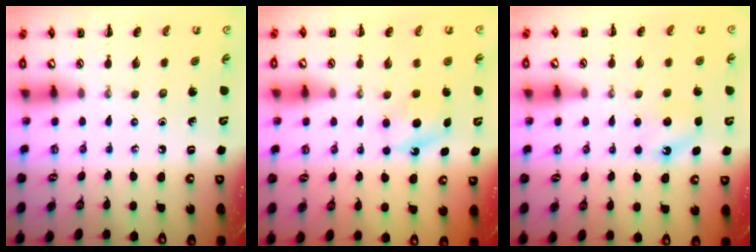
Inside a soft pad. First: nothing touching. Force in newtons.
{"total": 5.2, "press": 5.0, "slide": 1.4}
{"total": 6.0, "press": 5.7, "slide": 1.8}